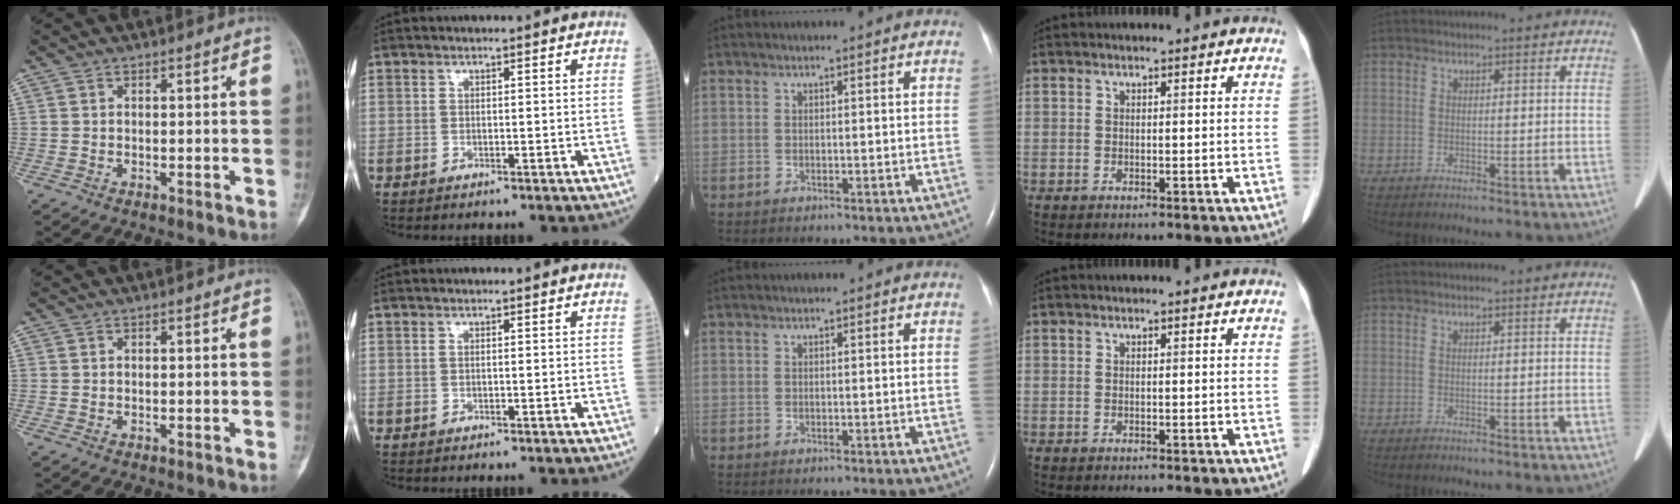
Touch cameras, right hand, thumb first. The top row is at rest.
{}